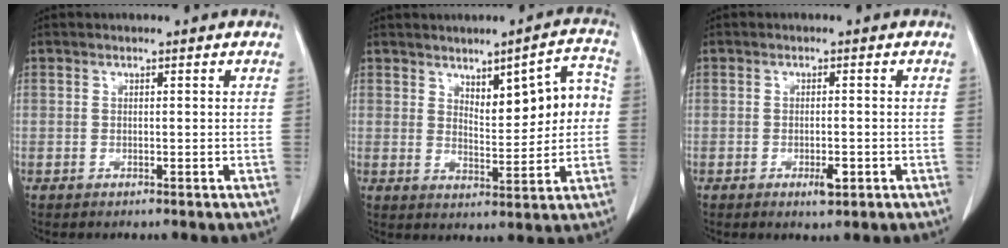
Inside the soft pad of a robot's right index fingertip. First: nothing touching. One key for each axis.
{"total": 9.0, "fx": 1.9, "fy": 2.9, "fz": 8.3, "tx": -0.107, "ty": 0.020, "tz": 0.033}
{"total": 2.5, "fx": -1.1, "fy": 0.7, "fz": 2.2, "tx": -0.038, "ty": -0.003, "tz": -0.012}